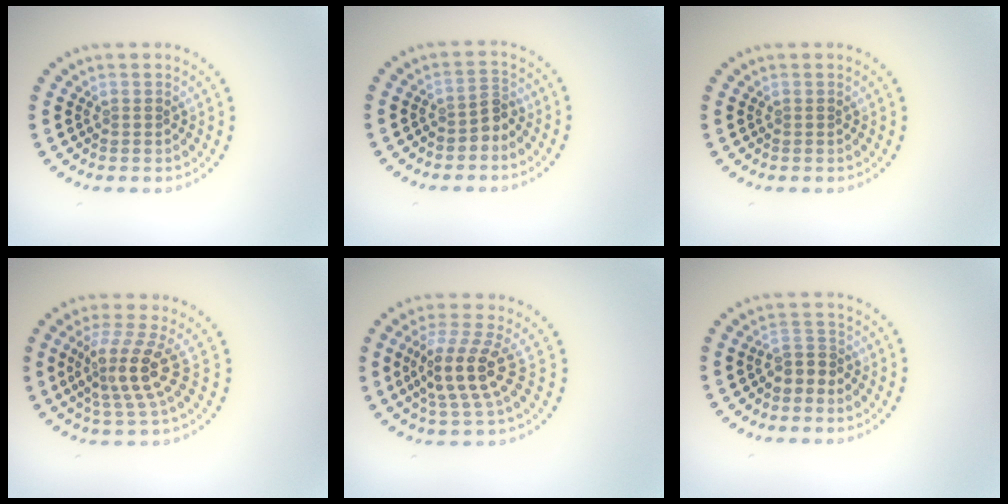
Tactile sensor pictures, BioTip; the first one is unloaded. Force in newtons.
{"total": 1.6, "press": 1.3, "slide": 1.0}
{"total": 0.0}
{"total": 3.9, "press": 3.0, "slide": 2.5}
{"total": 4.2, "press": 3.7, "slide": 2.1}
{"total": 1.8, "press": 1.5, "slide": 1.0}